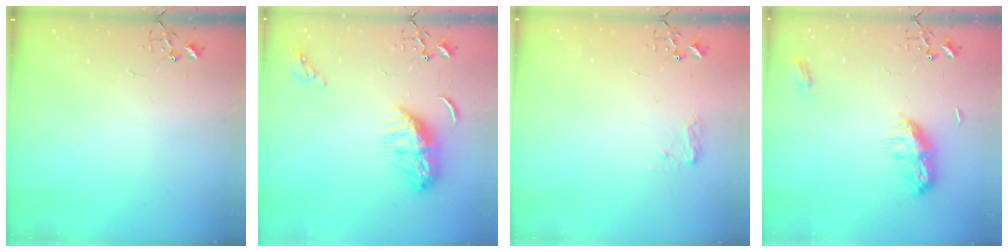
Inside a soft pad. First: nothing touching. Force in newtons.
{"total": 10.2, "press": 10.2, "slide": 0.5}
{"total": 6.9, "press": 6.9, "slide": 0.7}
{"total": 9.4, "press": 9.4, "slide": 0.1}